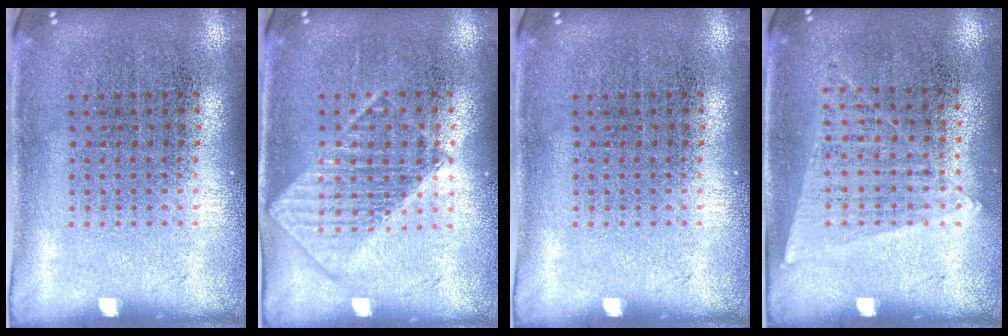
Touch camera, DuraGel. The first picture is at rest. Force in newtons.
{"total": 1.2, "press": 1.2, "slide": 0.2}
{"total": 0.0}
{"total": 1.3, "press": 1.1, "slide": 0.6}